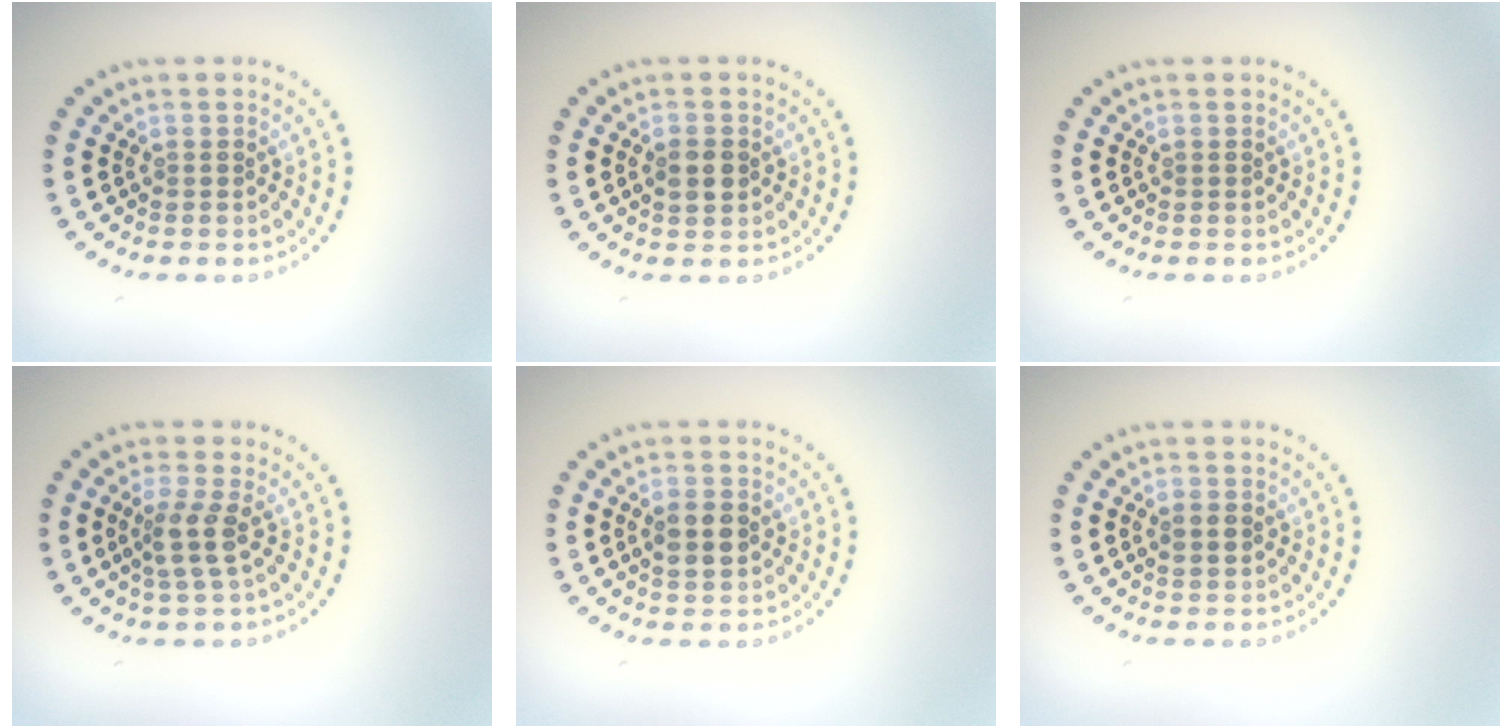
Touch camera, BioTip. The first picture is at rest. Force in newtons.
{"total": 2.4, "press": 2.4, "slide": 0.1}
{"total": 0.0}
{"total": 2.5, "press": 2.0, "slide": 1.4}
{"total": 2.2, "press": 2.2, "slide": 0.2}
{"total": 1.2, "press": 1.2, "slide": 0.2}